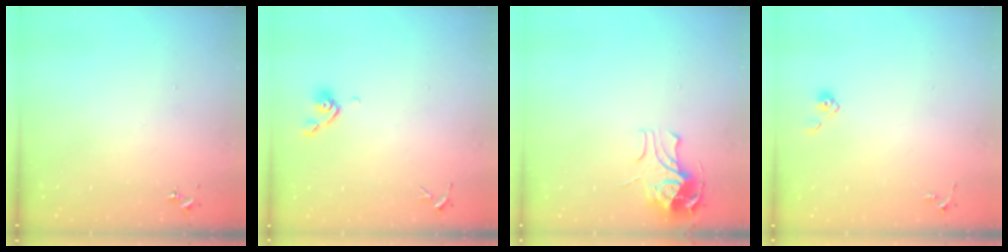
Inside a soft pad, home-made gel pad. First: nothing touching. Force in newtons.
{"total": 5.5, "press": 5.3, "slide": 1.5}
{"total": 9.9, "press": 9.9, "slide": 1.2}
{"total": 4.0, "press": 4.0, "slide": 0.4}